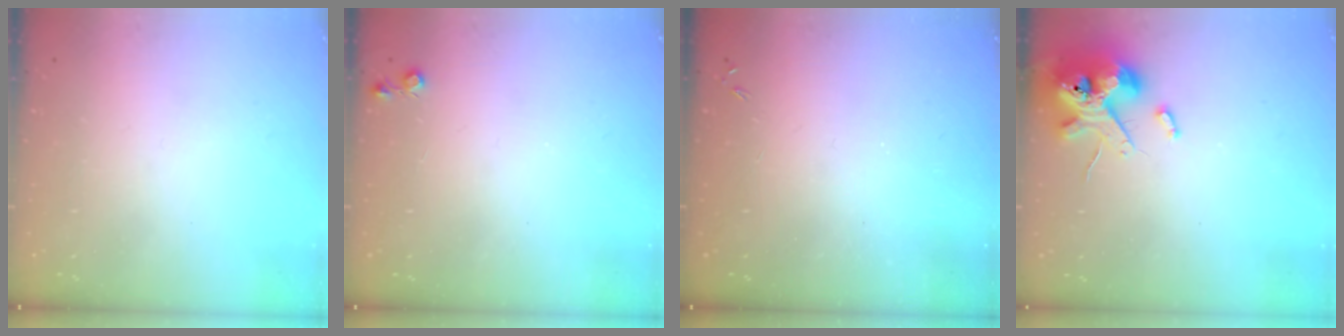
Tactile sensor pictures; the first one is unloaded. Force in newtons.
{"total": 3.9, "press": 3.9, "slide": 0.6}
{"total": 0.0}
{"total": 12.7, "press": 12.6, "slide": 2.0}